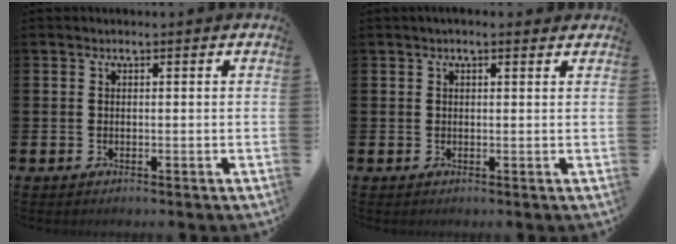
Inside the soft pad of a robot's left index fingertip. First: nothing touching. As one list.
[{"total": 1.3, "force": [1.0, 0.4, 0.7], "torque": [-0.012, 0.004, 0.017]}]